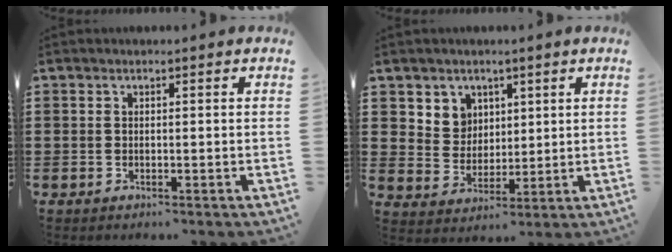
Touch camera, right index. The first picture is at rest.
{"total": 5.5, "force": [3.0, 4.6, 0.7], "torque": [-0.032, 0.006, 0.055]}